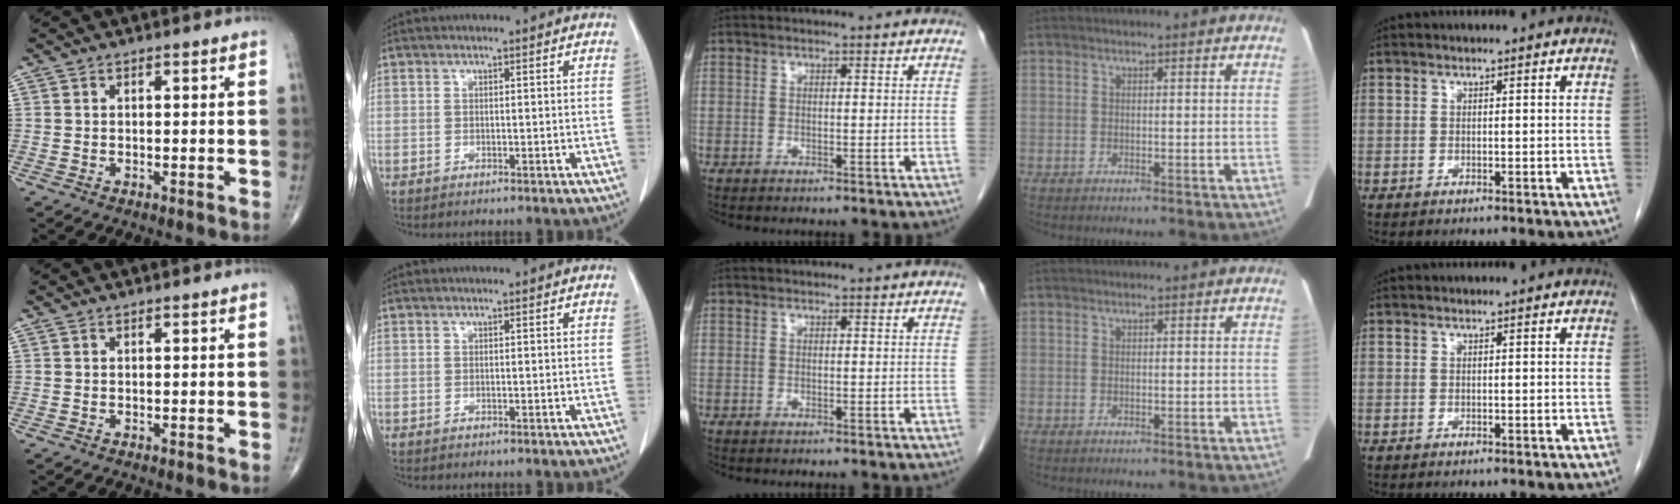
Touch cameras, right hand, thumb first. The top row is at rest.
{}